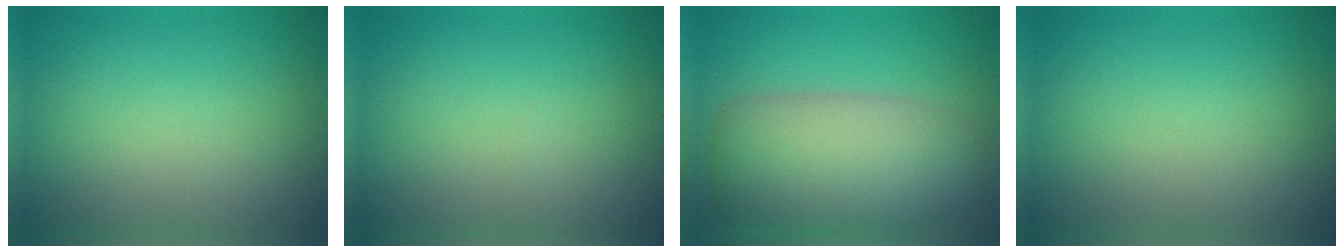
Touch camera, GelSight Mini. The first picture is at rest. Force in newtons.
{"total": 0.0}
{"total": 9.2, "press": 9.2, "slide": 0.7}
{"total": 0.0}